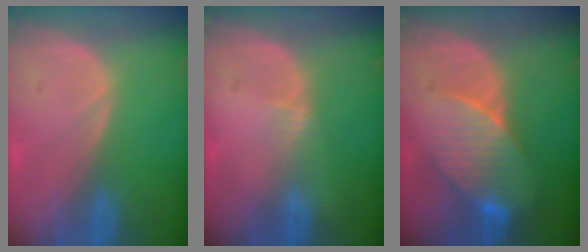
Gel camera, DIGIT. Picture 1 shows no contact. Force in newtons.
{"total": 1.3, "press": 1.1, "slide": 0.8}
{"total": 8.0, "press": 7.8, "slide": 2.0}